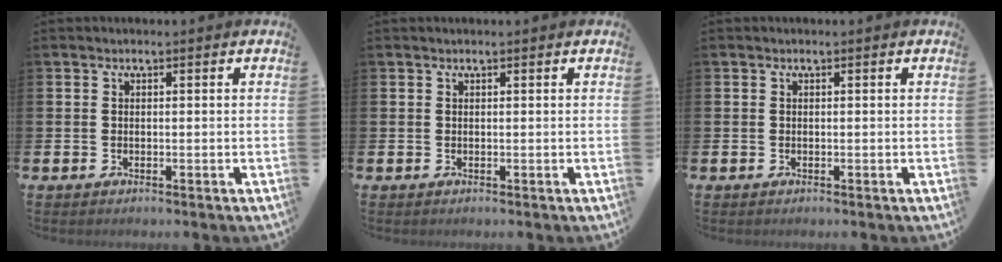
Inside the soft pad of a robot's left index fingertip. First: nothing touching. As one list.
[{"total": 0.0}, {"total": 0.0}]